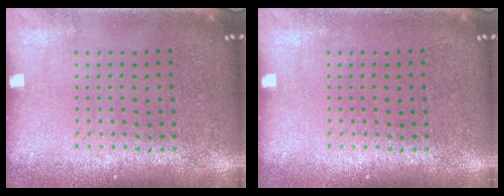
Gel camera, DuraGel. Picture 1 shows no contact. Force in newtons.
{"total": 0.0}